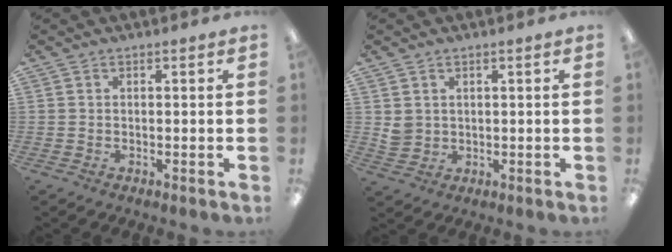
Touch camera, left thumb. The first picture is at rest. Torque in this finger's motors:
{"motor_torque": [0.49, 0.62, 0.32, -0.69, 0.00]}